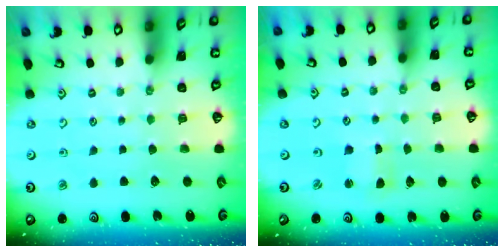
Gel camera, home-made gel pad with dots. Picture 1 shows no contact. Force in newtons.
{"total": 1.2, "press": 1.1, "slide": 0.3}